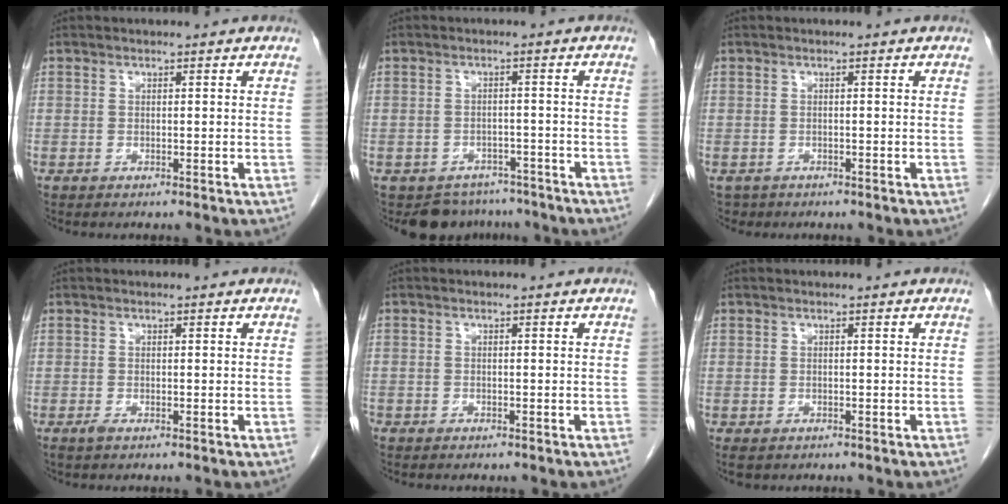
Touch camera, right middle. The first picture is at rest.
{"total": 6.3, "force": [-5.4, 3.2, -0.4], "torque": [0.019, 0.015, -0.070]}
{"total": 1.7, "force": [-1.2, 1.2, 0.0], "torque": [-0.007, 0.001, -0.019]}
{"total": 0.7, "force": [-0.5, 0.1, 0.5], "torque": [-0.012, -0.002, -0.008]}
{"total": 1.1, "force": [-0.9, 0.6, 0.2], "torque": [-0.007, 0.001, -0.015]}
{"total": 2.3, "force": [-1.7, 1.3, 0.8], "torque": [-0.012, -0.003, -0.020]}